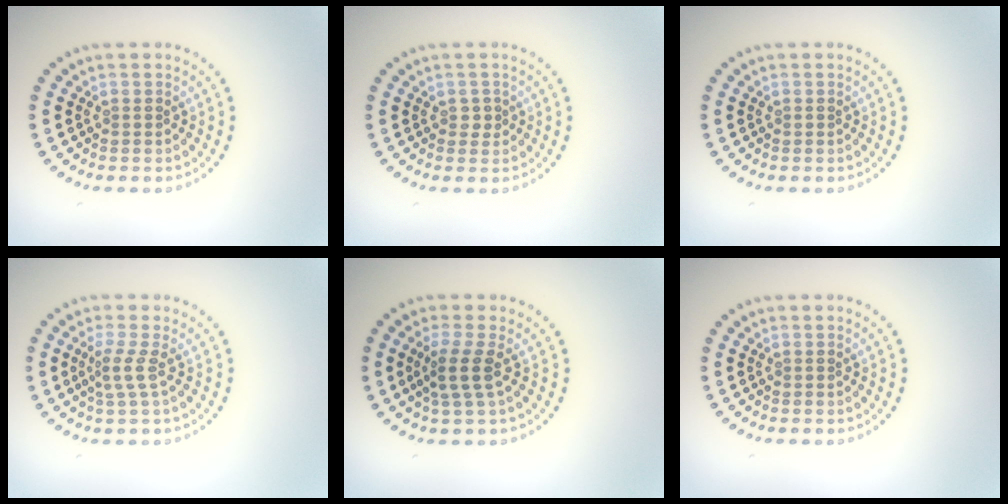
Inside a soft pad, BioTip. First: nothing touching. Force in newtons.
{"total": 0.8, "press": 0.8, "slide": 0.2}
{"total": 0.0}
{"total": 2.0, "press": 1.3, "slide": 1.5}
{"total": 2.5, "press": 1.9, "slide": 1.5}
{"total": 0.0}